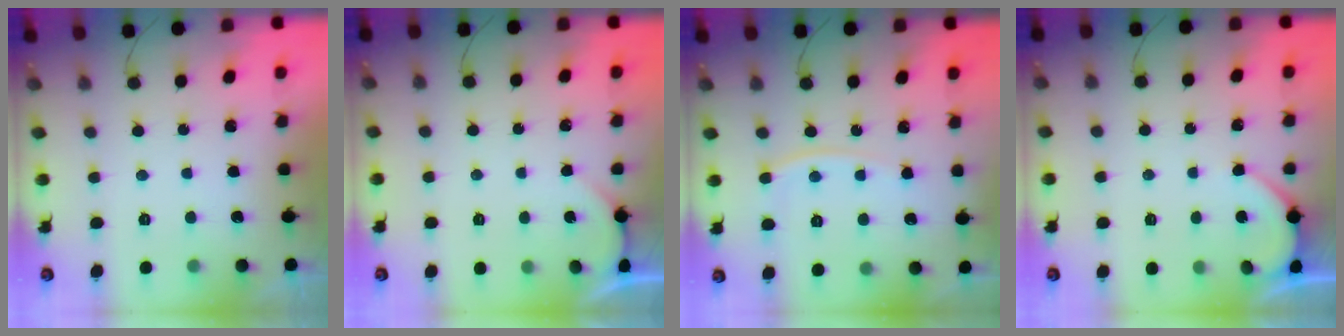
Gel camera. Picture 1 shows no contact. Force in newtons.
{"total": 0.0}
{"total": 6.6, "press": 6.6, "slide": 0.9}
{"total": 3.2, "press": 3.2, "slide": 0.3}